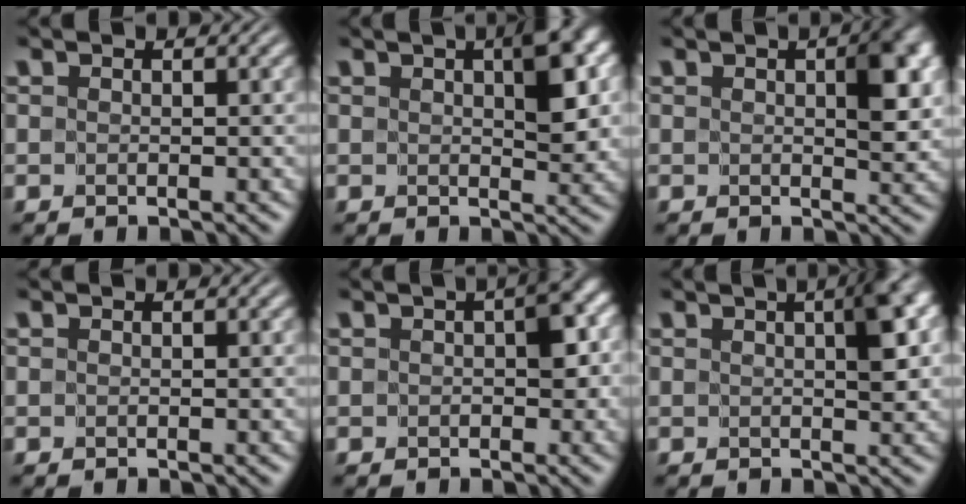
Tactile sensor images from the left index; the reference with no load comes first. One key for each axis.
{"total": 4.9, "fx": 1.2, "fy": 2.3, "fz": 4.2, "tx": -0.056, "ty": 0.002, "tz": 0.018}
{"total": 4.2, "fx": 0.7, "fy": 2.1, "fz": 3.6, "tx": -0.045, "ty": -0.001, "tz": 0.009}
{"total": 0.0}
{"total": 2.7, "fx": 0.0, "fy": 1.5, "fz": 2.2, "tx": -0.025, "ty": 0.004, "tz": -0.004}
{"total": 3.9, "fx": 1.1, "fy": 1.1, "fz": 3.6, "tx": -0.042, "ty": 0.008, "tz": 0.012}